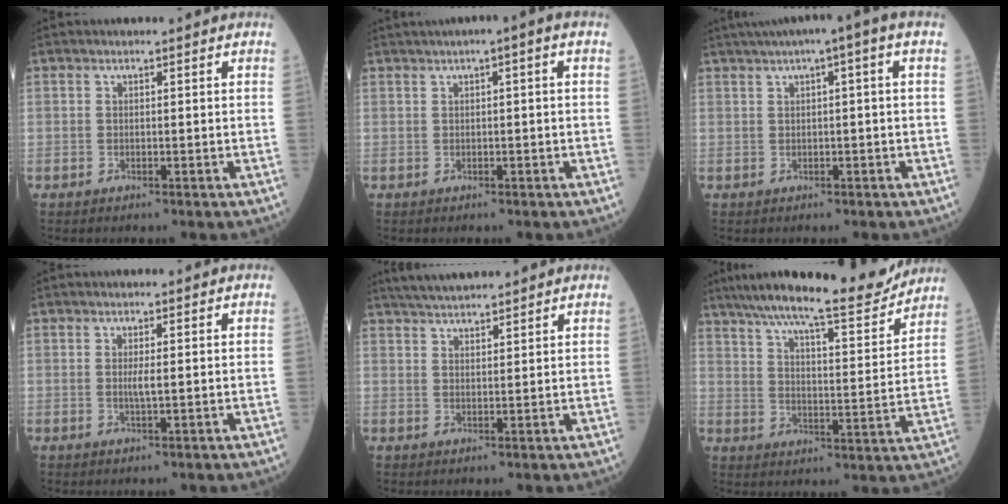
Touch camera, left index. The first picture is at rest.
{"total": 2.7, "force": [0.7, 0.0, 2.6], "torque": [-0.043, 0.009, 0.011]}
{"total": 5.6, "force": [2.3, -0.1, 5.1], "torque": [-0.081, 0.024, 0.036]}
{"total": 1.6, "force": [-0.2, 0.0, 1.5], "torque": [-0.035, -0.006, -0.002]}
{"total": 6.9, "force": [6.3, 0.7, 2.7], "torque": [-0.051, 0.029, 0.104]}
{"total": 18.0, "force": [15.9, 1.6, 8.2], "torque": [-0.133, -0.011, 0.229]}